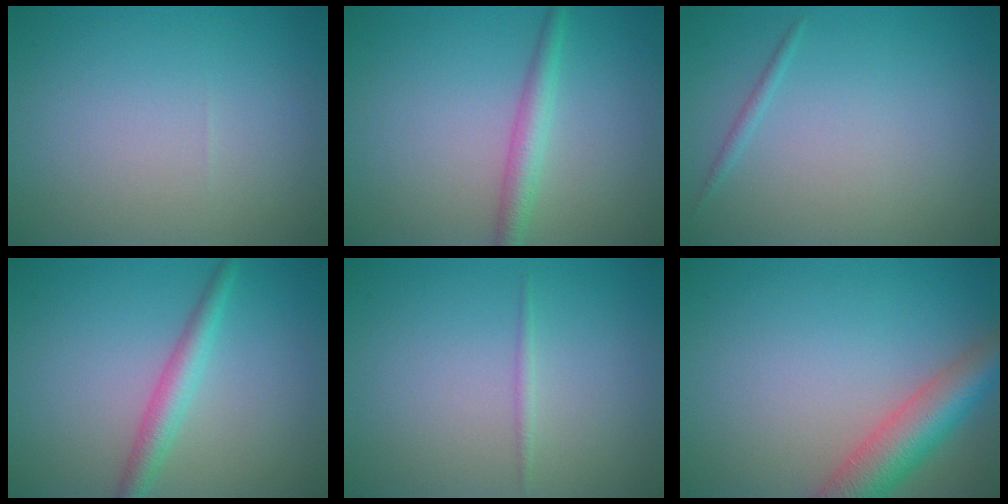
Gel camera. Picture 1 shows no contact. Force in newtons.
{"total": 2.4, "press": 2.4, "slide": 0.0}
{"total": 0.7, "press": 0.7, "slide": 0.0}
{"total": 2.7, "press": 2.7, "slide": 0.1}
{"total": 0.7, "press": 0.7, "slide": 0.0}
{"total": 5.8, "press": 5.8, "slide": 0.4}